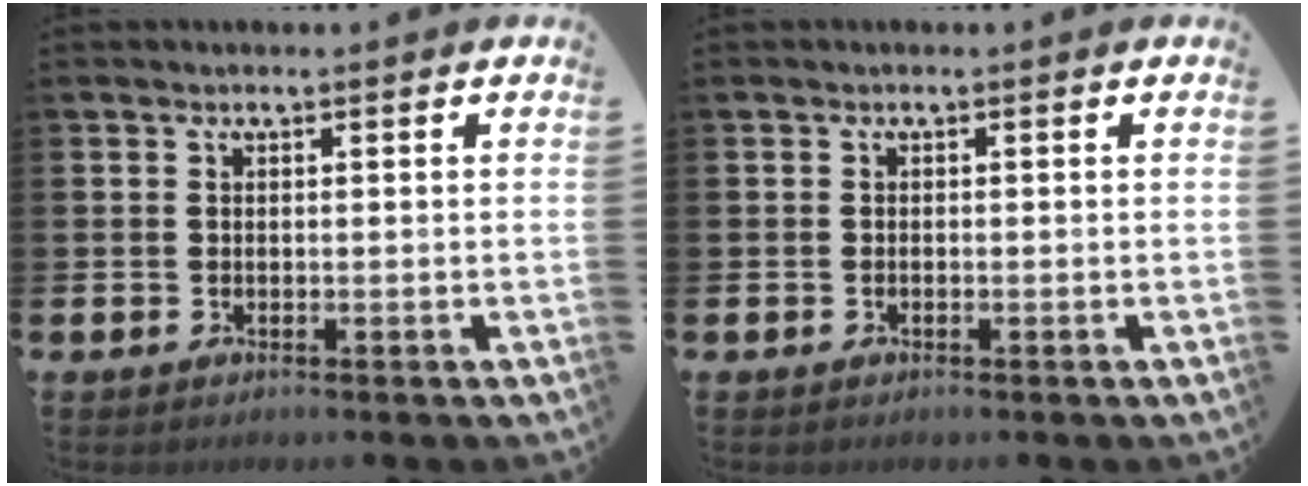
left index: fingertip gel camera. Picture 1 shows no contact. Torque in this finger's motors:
{"motor_torque": [-0.23, -0.06, -0.04, -0.01]}